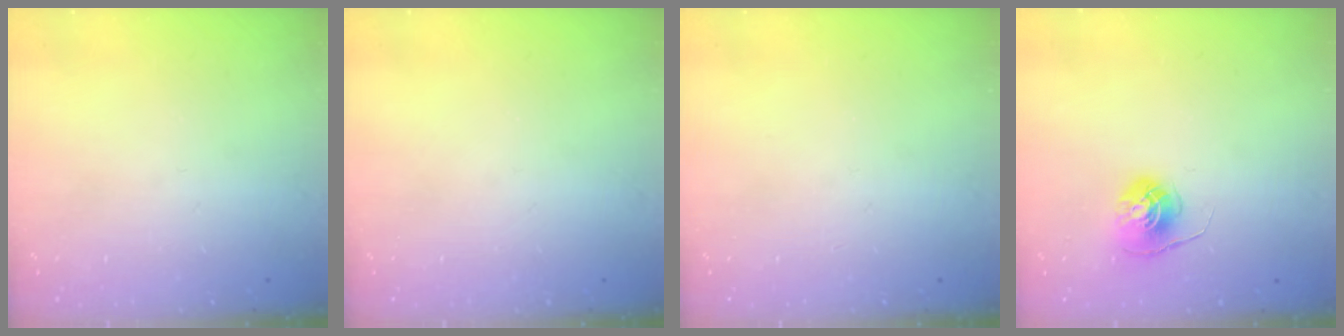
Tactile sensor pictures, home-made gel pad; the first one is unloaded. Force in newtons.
{"total": 0.0}
{"total": 0.0}
{"total": 6.0, "press": 6.0, "slide": 0.4}